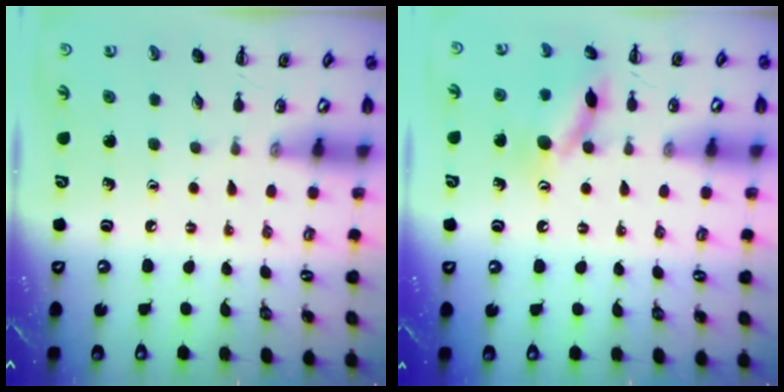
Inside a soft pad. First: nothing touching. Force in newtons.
{"total": 12.5, "press": 12.5, "slide": 1.0}